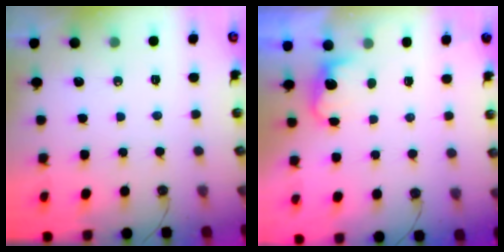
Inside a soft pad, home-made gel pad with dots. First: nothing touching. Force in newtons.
{"total": 2.7, "press": 2.6, "slide": 0.8}